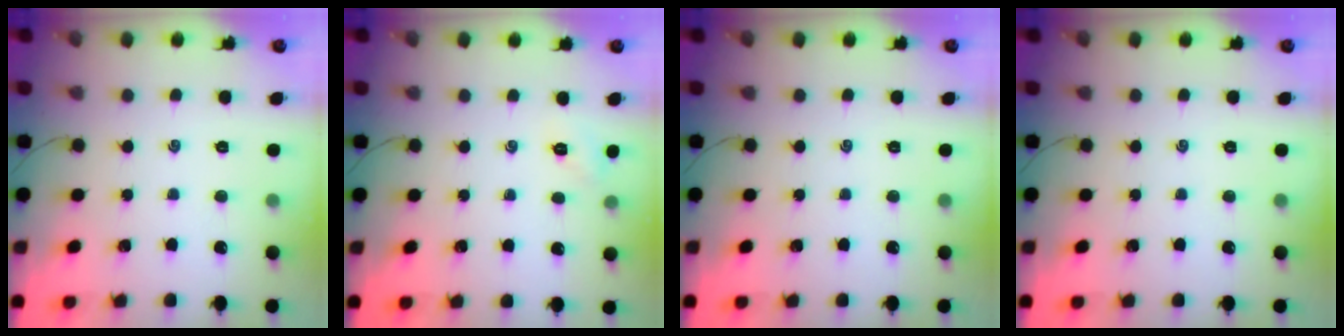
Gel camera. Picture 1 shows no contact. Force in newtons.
{"total": 2.1, "press": 2.1, "slide": 0.6}
{"total": 0.0}
{"total": 0.0}